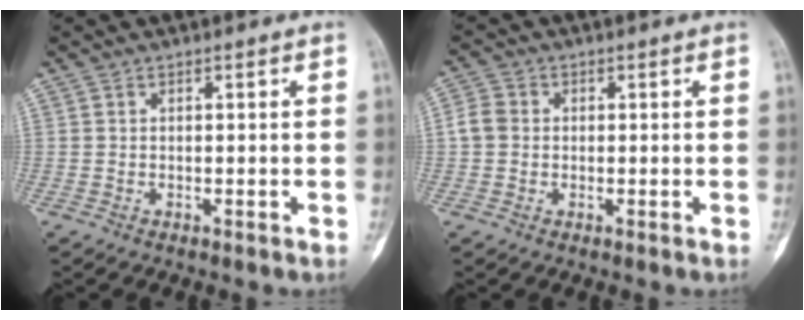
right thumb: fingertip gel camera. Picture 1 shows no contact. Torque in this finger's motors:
{"motor_torque": [-0.18, -0.02, 0.45, -0.18, 0.00]}